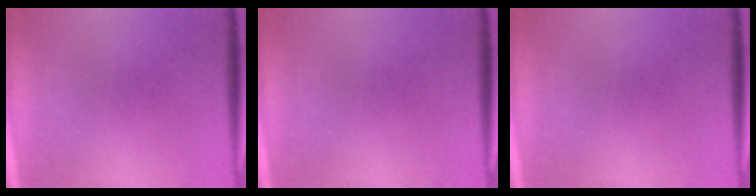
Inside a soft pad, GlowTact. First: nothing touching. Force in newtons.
{"total": 0.0}
{"total": 0.0}